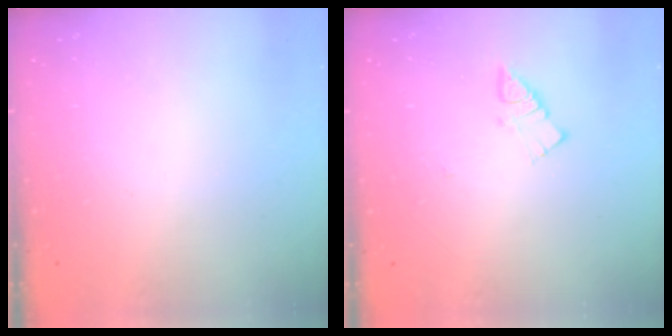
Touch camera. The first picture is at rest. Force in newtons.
{"total": 3.9, "press": 3.9, "slide": 0.5}